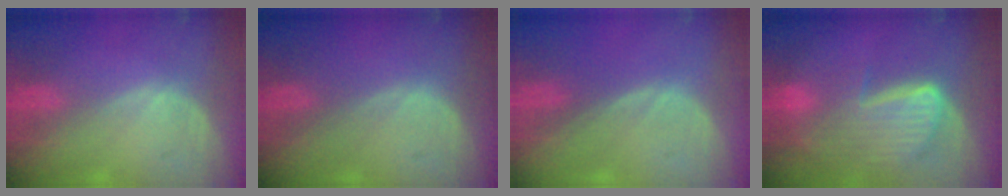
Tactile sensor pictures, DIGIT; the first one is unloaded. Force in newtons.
{"total": 0.0}
{"total": 0.0}
{"total": 9.8, "press": 8.3, "slide": 5.3}